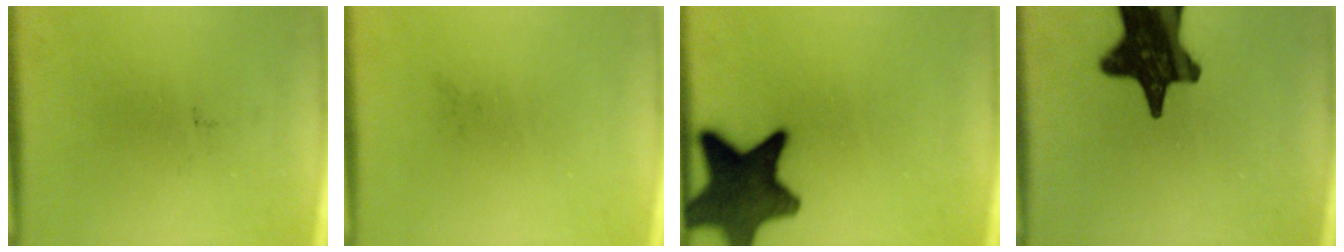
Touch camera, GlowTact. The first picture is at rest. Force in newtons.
{"total": 0.0}
{"total": 14.3}
{"total": 18.9}